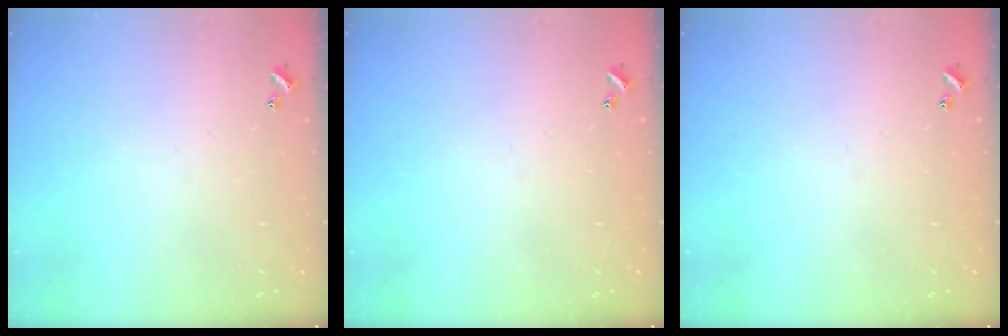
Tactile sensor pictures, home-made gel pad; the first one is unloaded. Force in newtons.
{"total": 0.0}
{"total": 0.0}